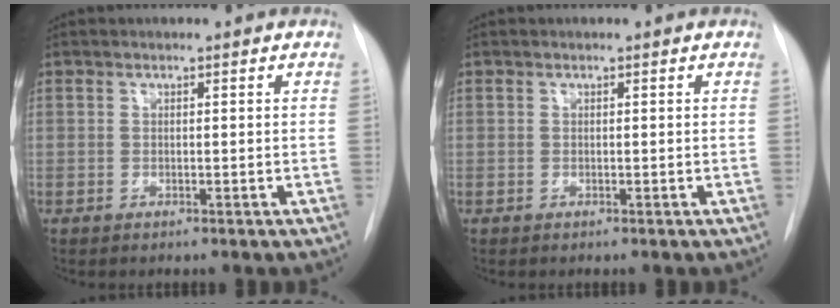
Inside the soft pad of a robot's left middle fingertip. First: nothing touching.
{"total": 0.0}